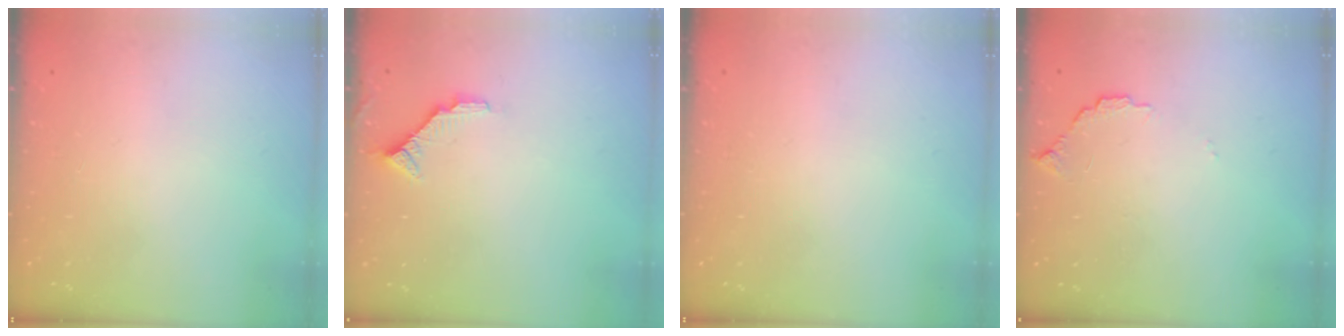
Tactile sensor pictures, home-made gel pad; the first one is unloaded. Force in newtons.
{"total": 5.4, "press": 5.4, "slide": 0.2}
{"total": 0.0}
{"total": 7.4, "press": 7.4, "slide": 0.4}